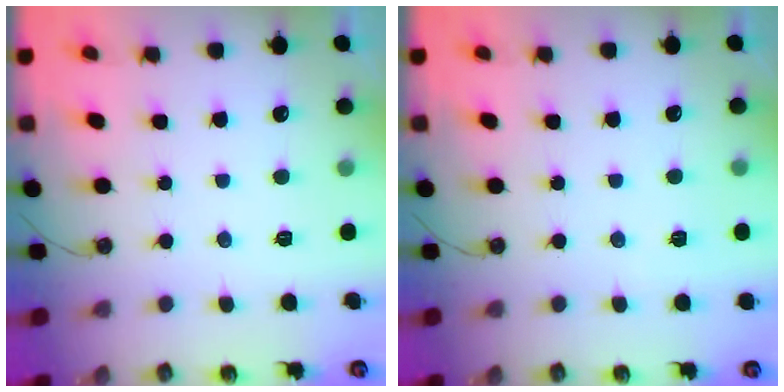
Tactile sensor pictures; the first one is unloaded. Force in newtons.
{"total": 10.2, "press": 2.1, "slide": 10.0}